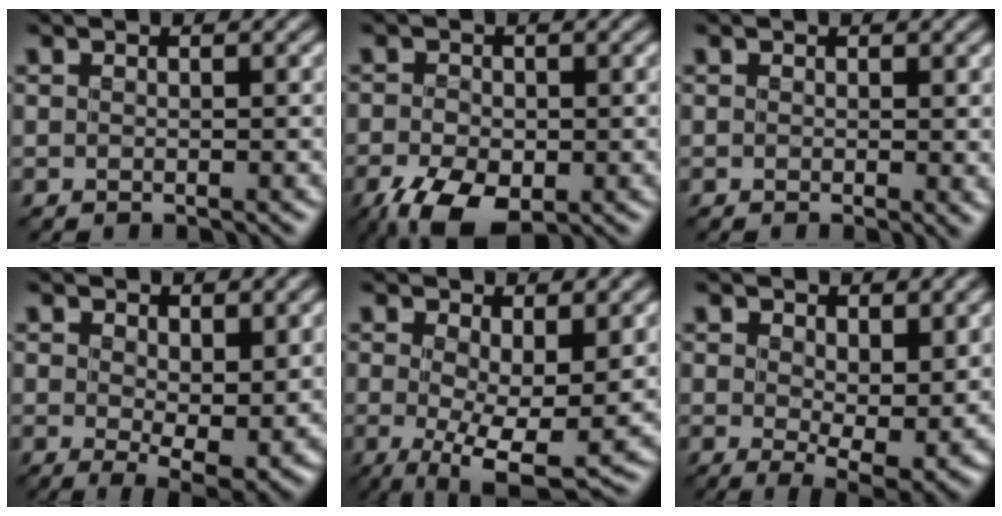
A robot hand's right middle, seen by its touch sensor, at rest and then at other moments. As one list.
[{"total": 6.0, "force": [-2.9, 3.2, 4.1], "torque": [-0.090, -0.014, -0.055]}, {"total": 1.1, "force": [0.3, 0.2, 1.0], "torque": [-0.010, -0.001, 0.004]}, {"total": 5.3, "force": [1.1, 2.2, 4.7], "torque": [-0.079, -0.014, 0.023]}, {"total": 7.4, "force": [-0.1, 2.5, 7.0], "torque": [-0.114, -0.018, -0.001]}, {"total": 6.3, "force": [1.2, 2.7, 5.6], "torque": [-0.091, -0.015, 0.025]}]